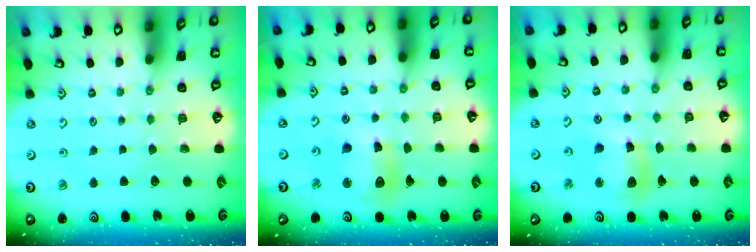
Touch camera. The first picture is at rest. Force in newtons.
{"total": 11.9, "press": 11.6, "slide": 2.6}
{"total": 10.0, "press": 9.9, "slide": 1.4}